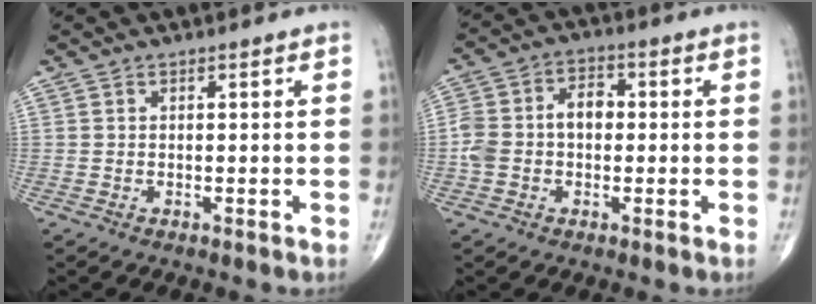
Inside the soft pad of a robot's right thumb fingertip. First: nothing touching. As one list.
[{"total": 8.5, "force": [-0.4, 5.9, 6.0], "torque": [-0.114, 0.034, -0.012]}]